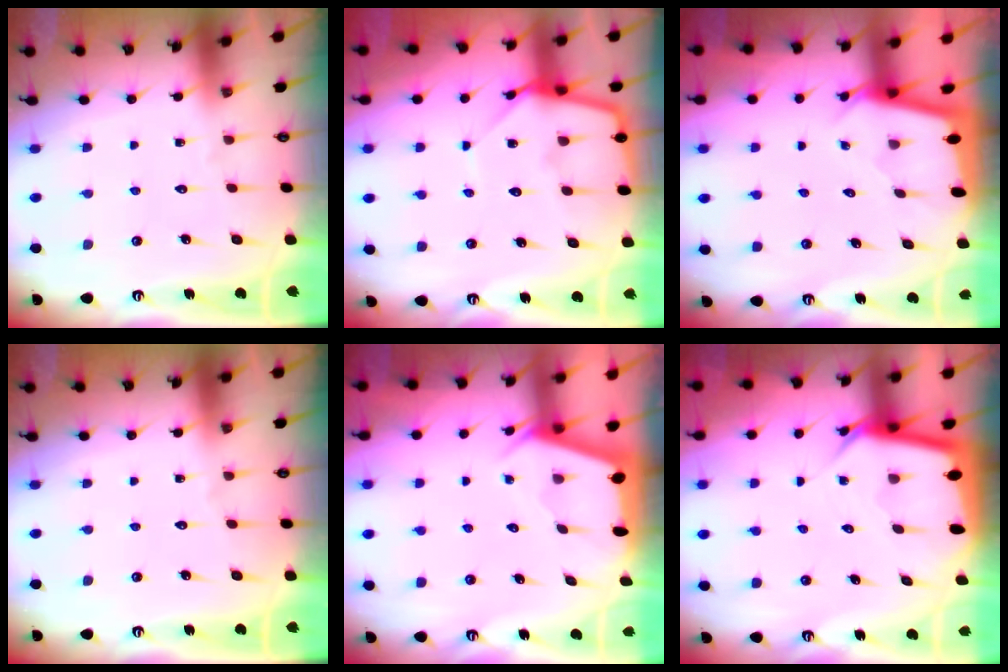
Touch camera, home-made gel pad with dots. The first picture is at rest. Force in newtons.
{"total": 7.7, "press": 7.7, "slide": 0.7}
{"total": 2.0, "press": 2.0, "slide": 0.2}
{"total": 0.0}
{"total": 2.4, "press": 2.3, "slide": 0.3}
{"total": 5.2, "press": 5.2, "slide": 0.4}